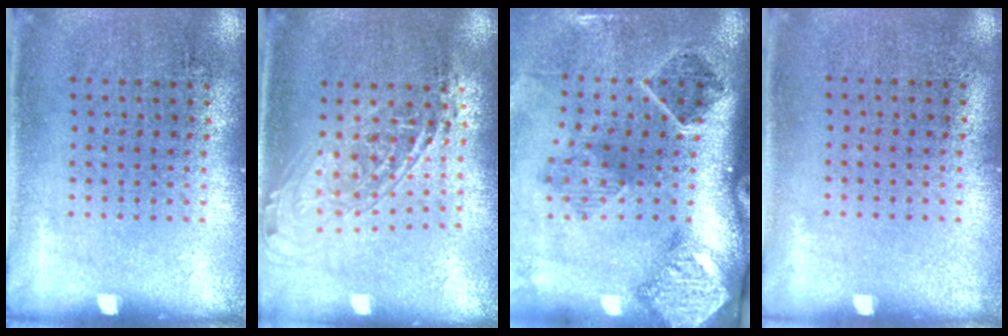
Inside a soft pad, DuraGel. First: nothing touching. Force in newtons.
{"total": 1.6, "press": 1.3, "slide": 1.0}
{"total": 2.9, "press": 1.9, "slide": 2.2}
{"total": 0.0}